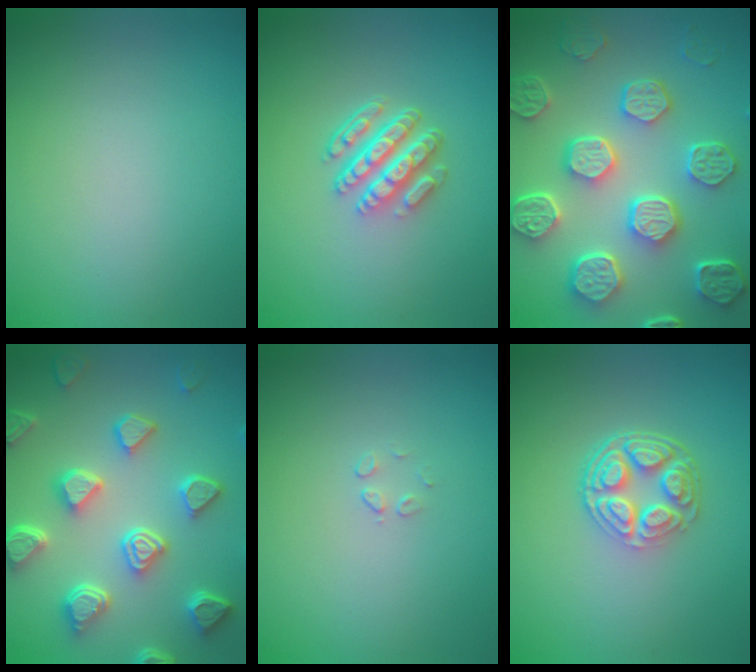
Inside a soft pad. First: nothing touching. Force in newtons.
{"total": 4.7, "press": 3.5, "slide": 3.1}
{"total": 8.8, "press": 6.7, "slide": 5.6}
{"total": 7.0, "press": 5.5, "slide": 4.4}
{"total": 0.5, "press": 0.2, "slide": 0.5}
{"total": 5.0, "press": 3.7, "slide": 3.3}